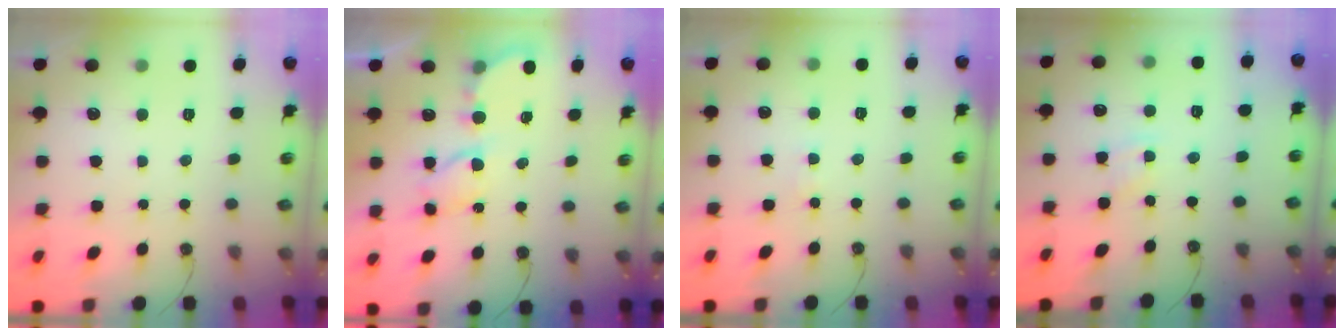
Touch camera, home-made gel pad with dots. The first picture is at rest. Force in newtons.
{"total": 6.4, "press": 6.4, "slide": 0.3}
{"total": 1.7, "press": 1.7, "slide": 0.2}
{"total": 3.5, "press": 3.5, "slide": 0.4}